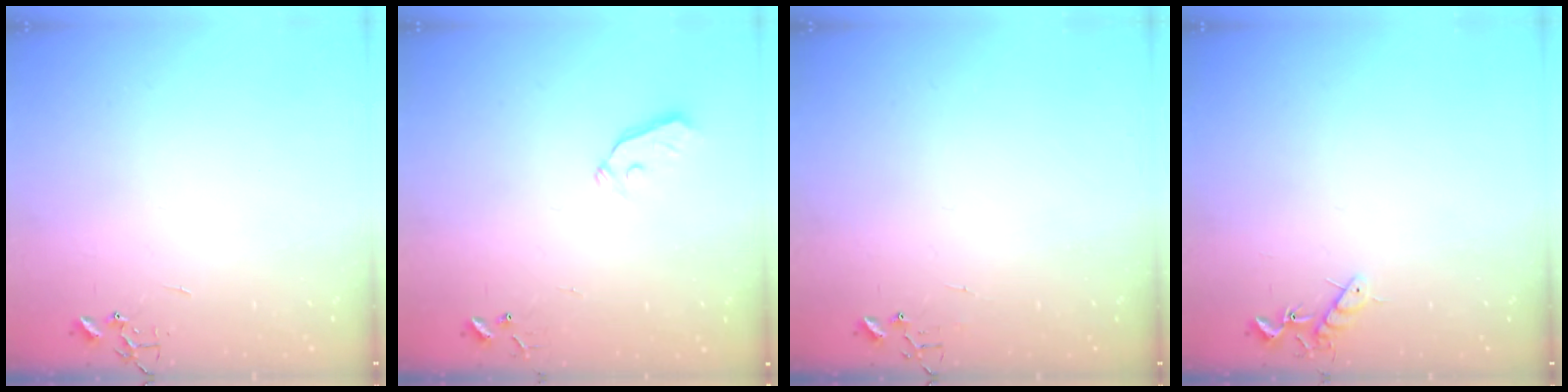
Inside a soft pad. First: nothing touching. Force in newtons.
{"total": 3.0, "press": 3.0, "slide": 0.3}
{"total": 5.0, "press": 5.0, "slide": 0.4}
{"total": 7.0, "press": 6.9, "slide": 0.9}